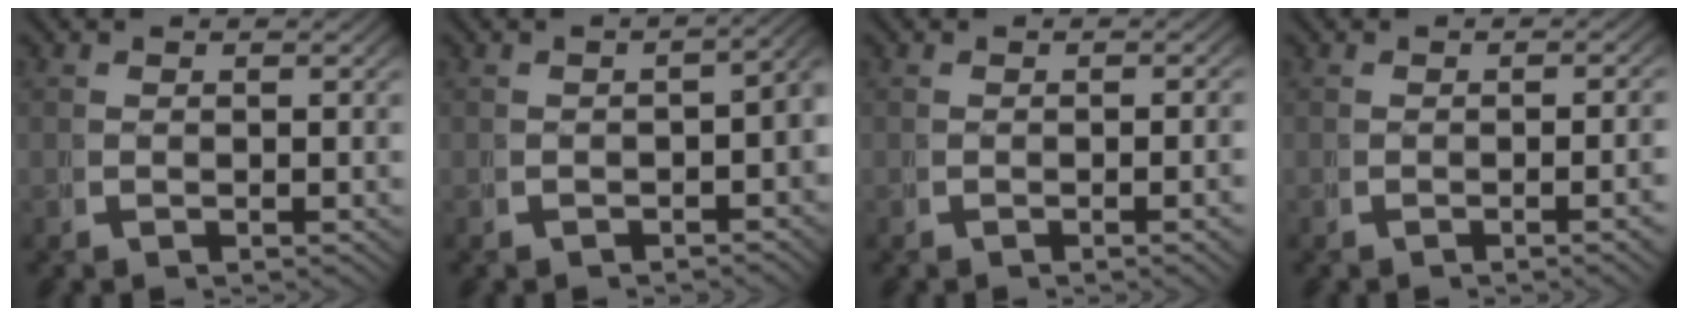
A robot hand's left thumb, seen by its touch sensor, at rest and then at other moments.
{"total": 3.7, "force": [-1.5, 1.8, 2.8], "torque": [-0.033, -0.008, -0.016]}
{"total": 1.4, "force": [-0.5, 0.0, 1.3], "torque": [-0.022, 0.007, -0.009]}
{"total": 2.1, "force": [-0.7, 0.1, 1.9], "torque": [-0.029, 0.008, -0.013]}